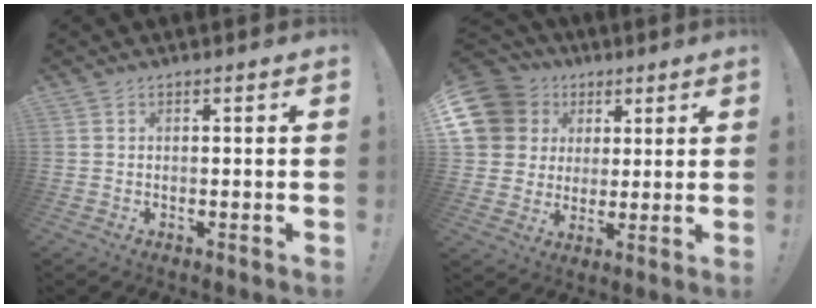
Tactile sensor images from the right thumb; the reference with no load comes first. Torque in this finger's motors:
{"motor_torque": [-0.09, 1.12, 0.09, 0.33, 0.05]}